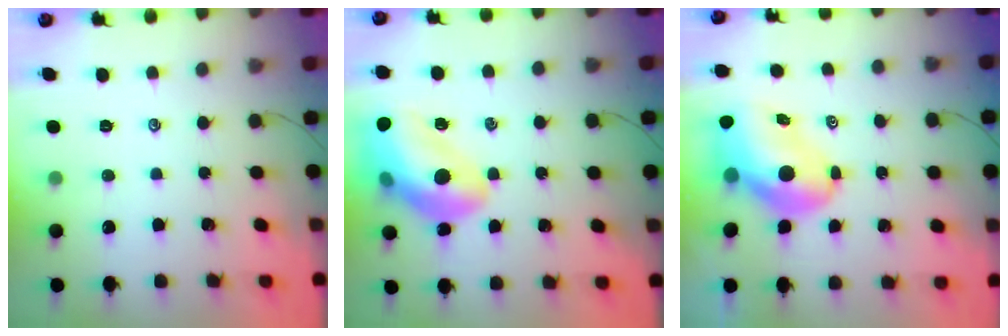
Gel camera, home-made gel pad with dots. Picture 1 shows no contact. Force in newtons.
{"total": 19.4, "press": 19.1, "slide": 3.3}
{"total": 10.8, "press": 10.3, "slide": 3.1}